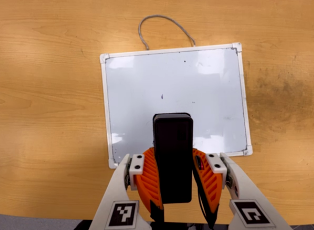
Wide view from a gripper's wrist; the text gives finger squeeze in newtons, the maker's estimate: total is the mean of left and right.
{"total": 7.0, "left": 6.4, "right": 7.6}